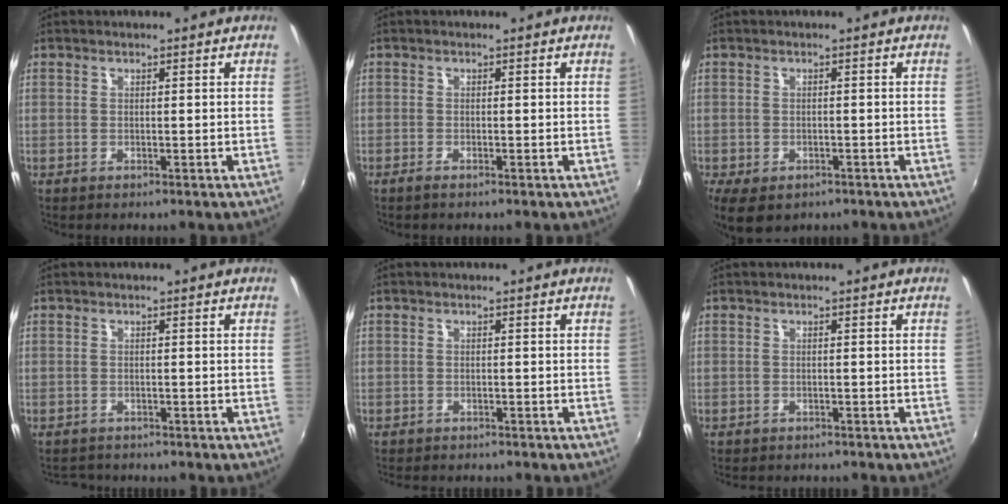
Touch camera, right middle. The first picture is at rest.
{"total": 1.1, "force": [-0.9, 0.1, 0.6], "torque": [-0.014, -0.004, -0.018]}
{"total": 7.0, "force": [-4.1, 4.0, 4.0], "torque": [-0.091, -0.031, -0.064]}
{"total": 2.6, "force": [-2.4, 0.9, 0.2], "torque": [-0.009, -0.007, -0.040]}
{"total": 2.4, "force": [-2.1, 1.0, 0.4], "torque": [-0.019, -0.008, -0.037]}
{"total": 2.0, "force": [-1.7, 1.1, 0.3], "torque": [-0.013, -0.005, -0.026]}